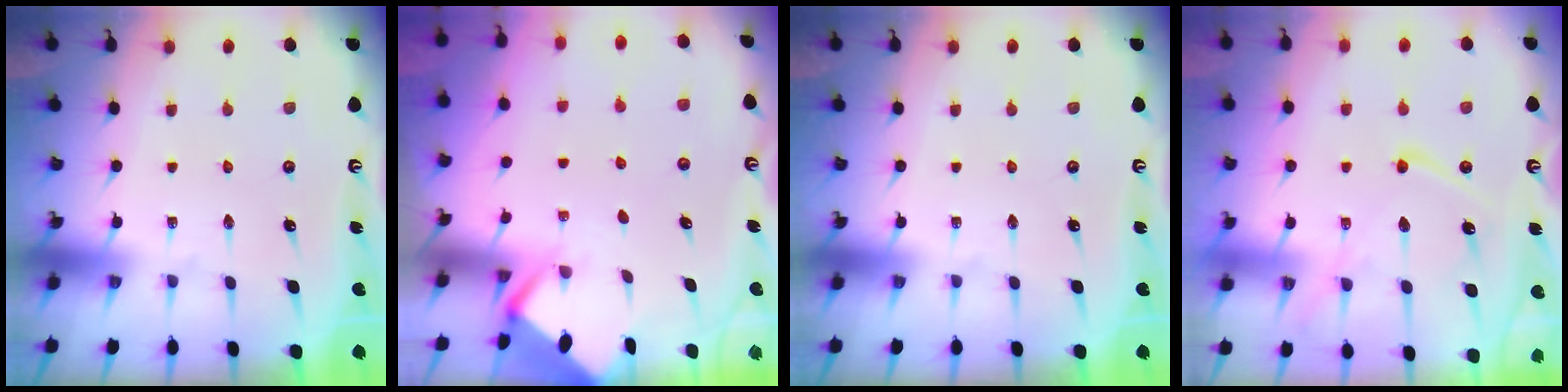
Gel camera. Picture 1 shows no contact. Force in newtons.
{"total": 2.8, "press": 2.8, "slide": 0.2}
{"total": 0.0}
{"total": 13.1, "press": 13.0, "slide": 1.5}